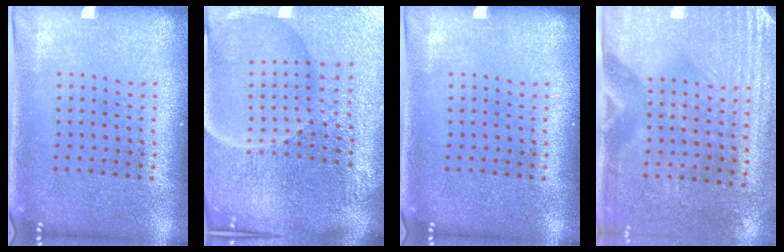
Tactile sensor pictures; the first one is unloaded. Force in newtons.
{"total": 6.9, "press": 6.2, "slide": 3.2}
{"total": 0.0}
{"total": 3.0, "press": 2.6, "slide": 1.5}